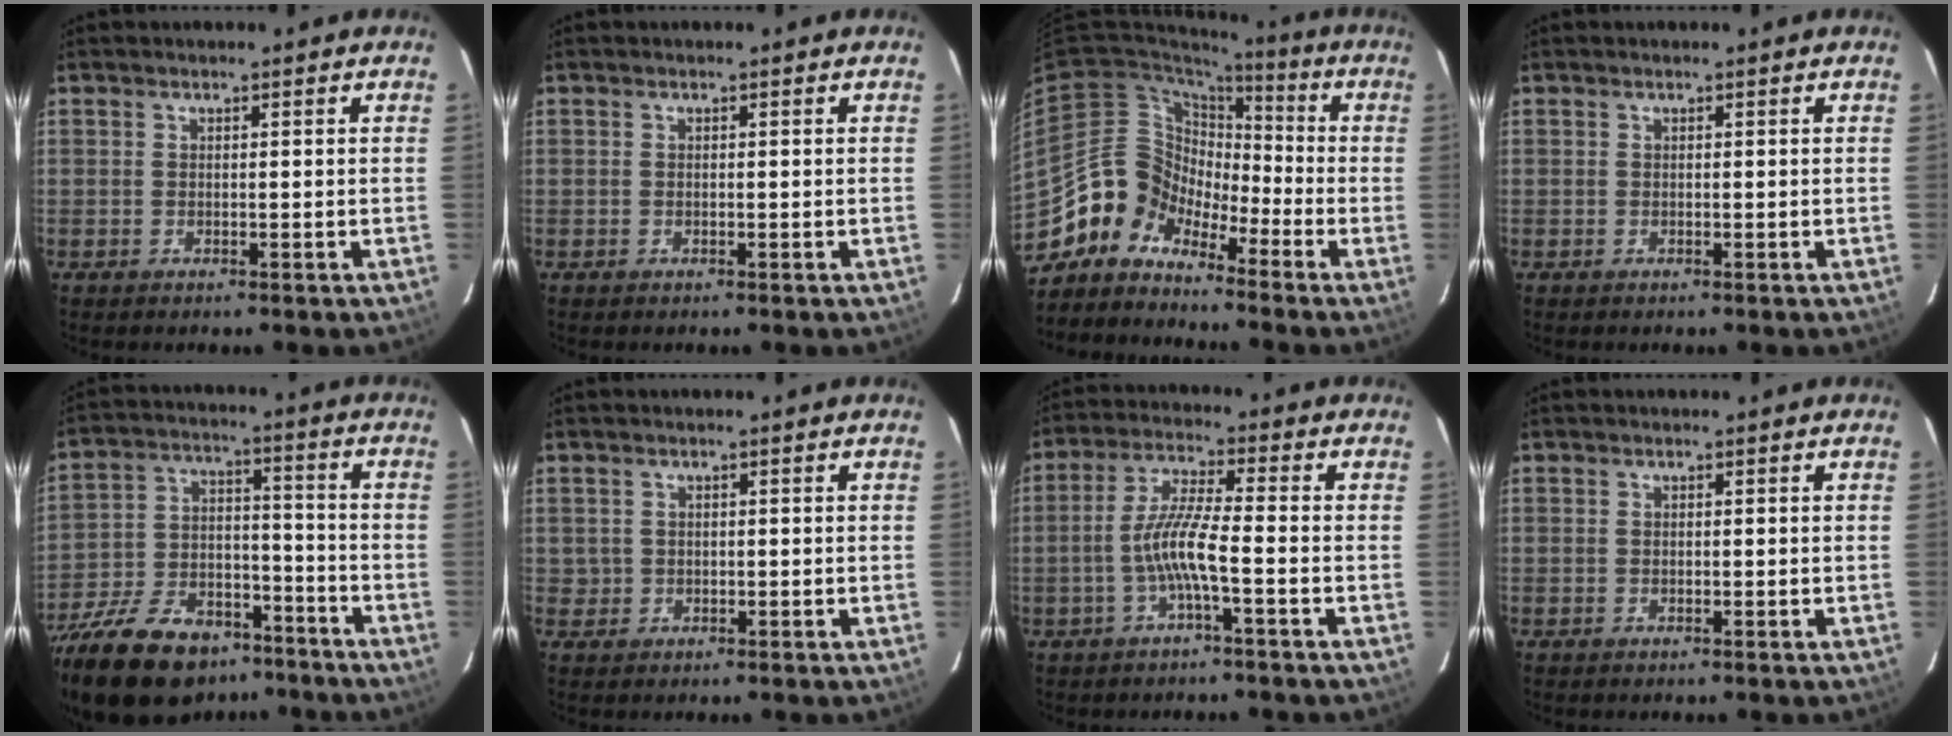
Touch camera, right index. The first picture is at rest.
{"total": 0.0}
{"total": 9.9, "force": [-6.8, 7.1, 0.6], "torque": [-0.019, 0.046, -0.152]}
{"total": 0.0}
{"total": 25.0, "force": [-18.3, 12.1, 11.9], "torque": [-0.263, 0.004, -0.283]}
{"total": 1.6, "force": [0.0, 1.6, 0.0], "torque": [0.005, 0.004, 0.004]}
{"total": 6.9, "force": [-2.5, 0.1, 6.4], "torque": [-0.140, 0.008, -0.047]}
{"total": 0.0}